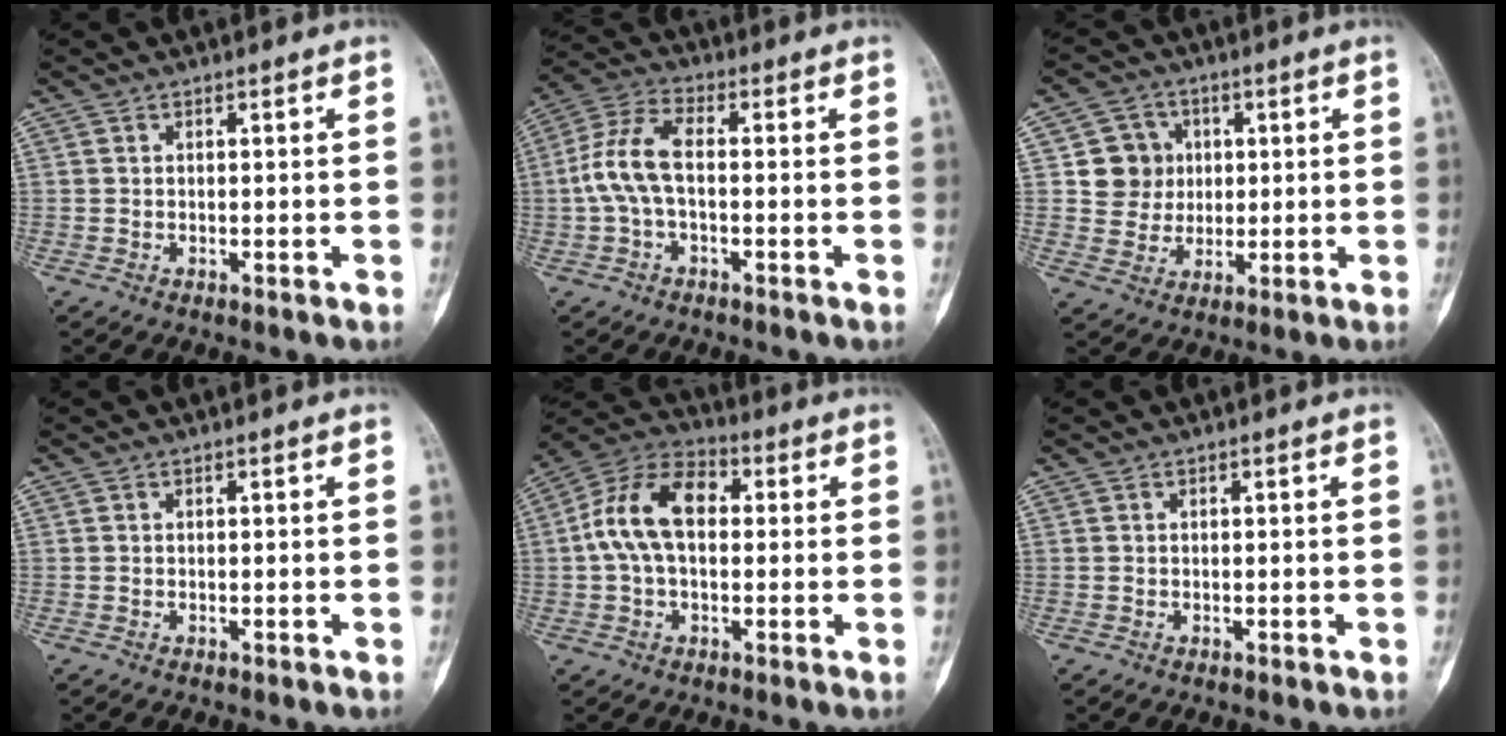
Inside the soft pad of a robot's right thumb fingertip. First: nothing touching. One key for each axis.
{"total": 8.7, "fx": -0.7, "fy": 4.2, "fz": 7.5, "tx": -0.167, "ty": 0.031, "tz": -0.020}
{"total": 8.2, "fx": 1.4, "fy": 7.8, "fz": 2.0, "tx": 0.012, "ty": 0.005, "tz": 0.025}
{"total": 0.0}
{"total": 13.4, "fx": 1.2, "fy": 8.3, "fz": 10.5, "tx": -0.192, "ty": 0.037, "tz": 0.010}
{"total": 0.0}